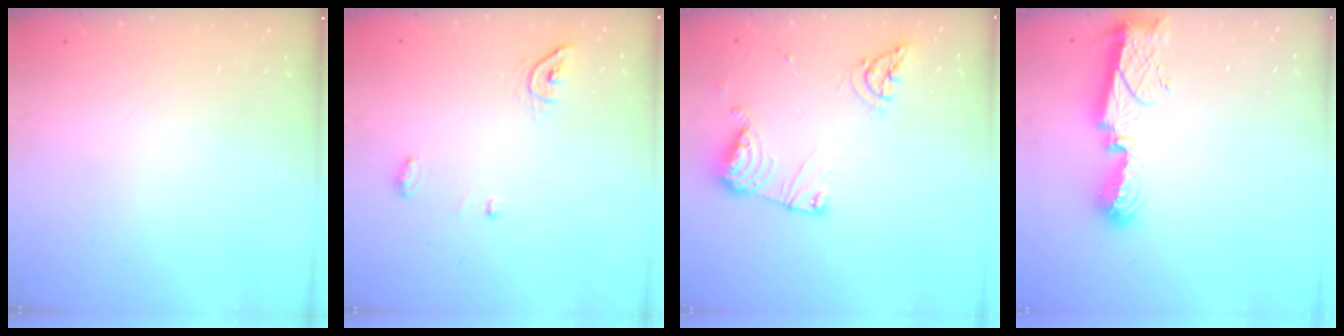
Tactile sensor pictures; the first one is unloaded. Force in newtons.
{"total": 5.2, "press": 5.2, "slide": 0.1}
{"total": 12.6, "press": 12.5, "slide": 1.5}
{"total": 9.4, "press": 9.4, "slide": 0.8}